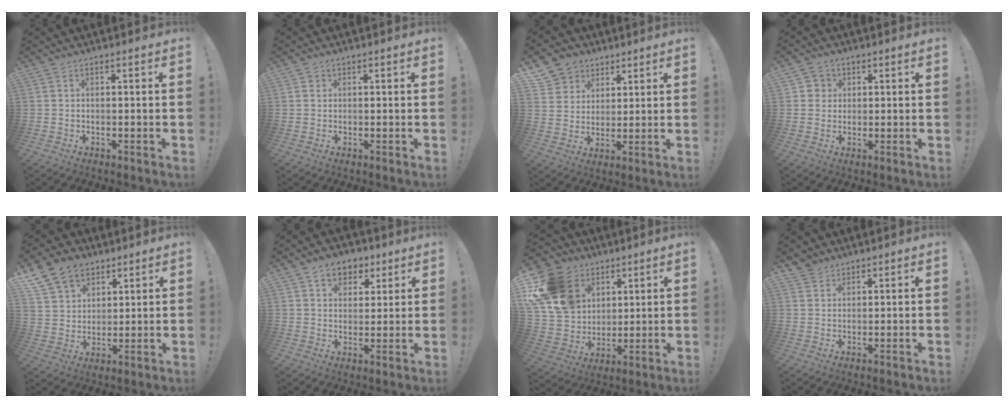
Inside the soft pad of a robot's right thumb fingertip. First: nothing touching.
{"total": 1.0, "force": [0.5, 0.9, 0.1], "torque": [0.003, 0.000, 0.008]}
{"total": 8.3, "force": [4.5, 7.0, 0.9], "torque": [-0.016, -0.032, 0.092]}
{"total": 3.5, "force": [0.7, 3.4, 0.5], "torque": [-0.011, 0.003, 0.014]}
{"total": 12.8, "force": [7.6, 9.4, 4.3], "torque": [-0.074, -0.042, 0.152]}
{"total": 8.2, "force": [4.5, 6.3, 2.9], "torque": [-0.038, -0.018, 0.086]}
{"total": 19.6, "force": [7.7, 15.7, 8.9], "torque": [-0.167, -0.035, 0.169]}
{"total": 3.3, "force": [2.6, 2.0, 0.1], "torque": [0.002, -0.017, 0.049]}